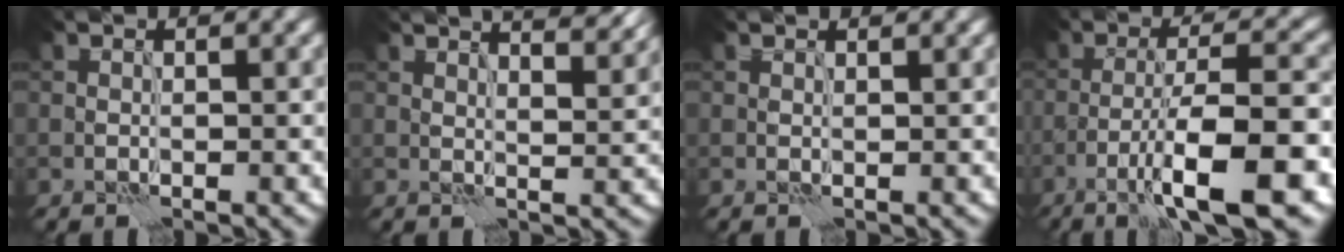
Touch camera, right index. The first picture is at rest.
{"total": 8.6, "force": [6.3, 2.9, 5.1], "torque": [-0.039, 0.032, 0.055]}
{"total": 0.9, "force": [0.7, 0.3, 0.5], "torque": [-0.007, -0.001, 0.005]}
{"total": 8.9, "force": [-4.0, 1.6, 7.8], "torque": [-0.115, 0.010, -0.072]}